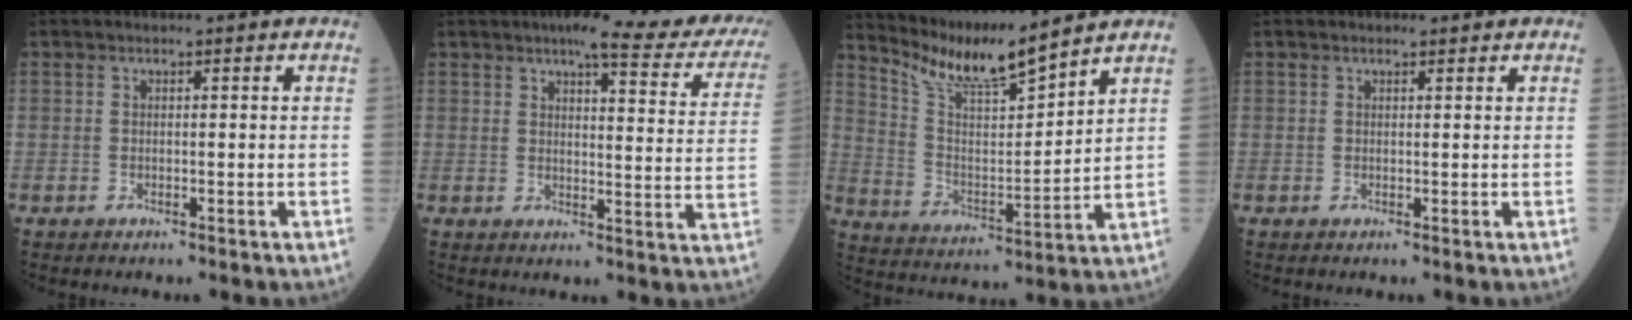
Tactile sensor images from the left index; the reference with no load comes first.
{"total": 18.1, "force": [14.9, 3.2, 9.8], "torque": [-0.105, -0.015, 0.156]}
{"total": 10.6, "force": [10.0, -0.7, 3.5], "torque": [-0.080, -0.004, 0.198]}
{"total": 0.8, "force": [0.6, 0.3, 0.4], "torque": [-0.015, 0.002, 0.007]}